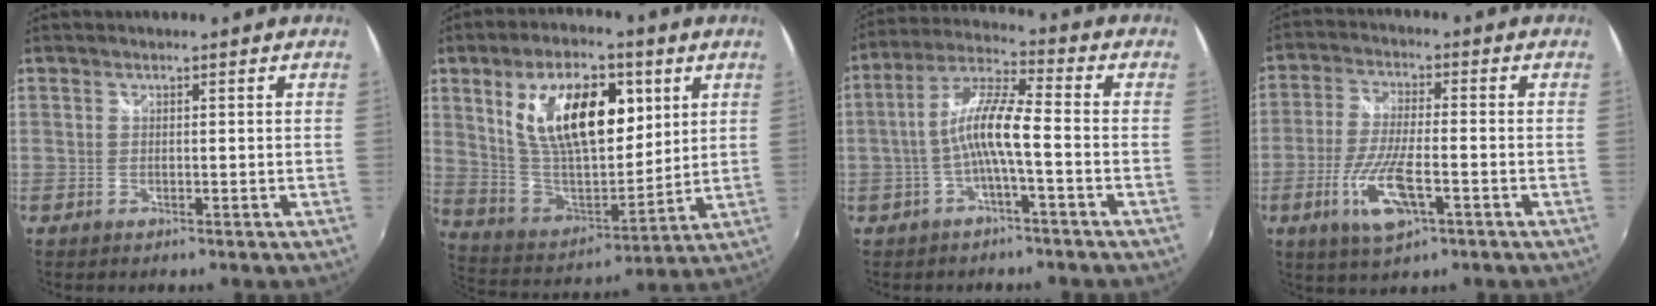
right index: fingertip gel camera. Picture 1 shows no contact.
{"total": 20.6, "force": [7.4, 10.1, 16.4], "torque": [-0.292, 0.005, 0.143]}
{"total": 8.6, "force": [-2.3, 0.9, 8.2], "torque": [-0.182, 0.015, -0.041]}
{"total": 10.7, "force": [-4.3, 3.1, 9.3], "torque": [-0.196, -0.014, -0.080]}